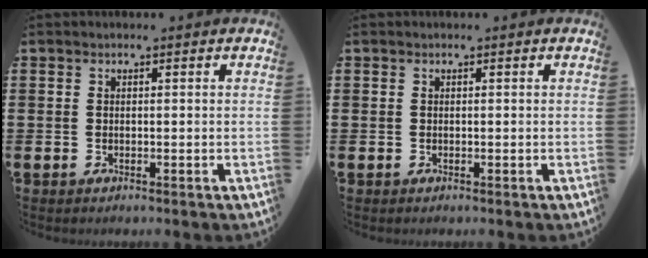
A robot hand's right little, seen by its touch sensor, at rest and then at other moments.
{"total": 0.0}